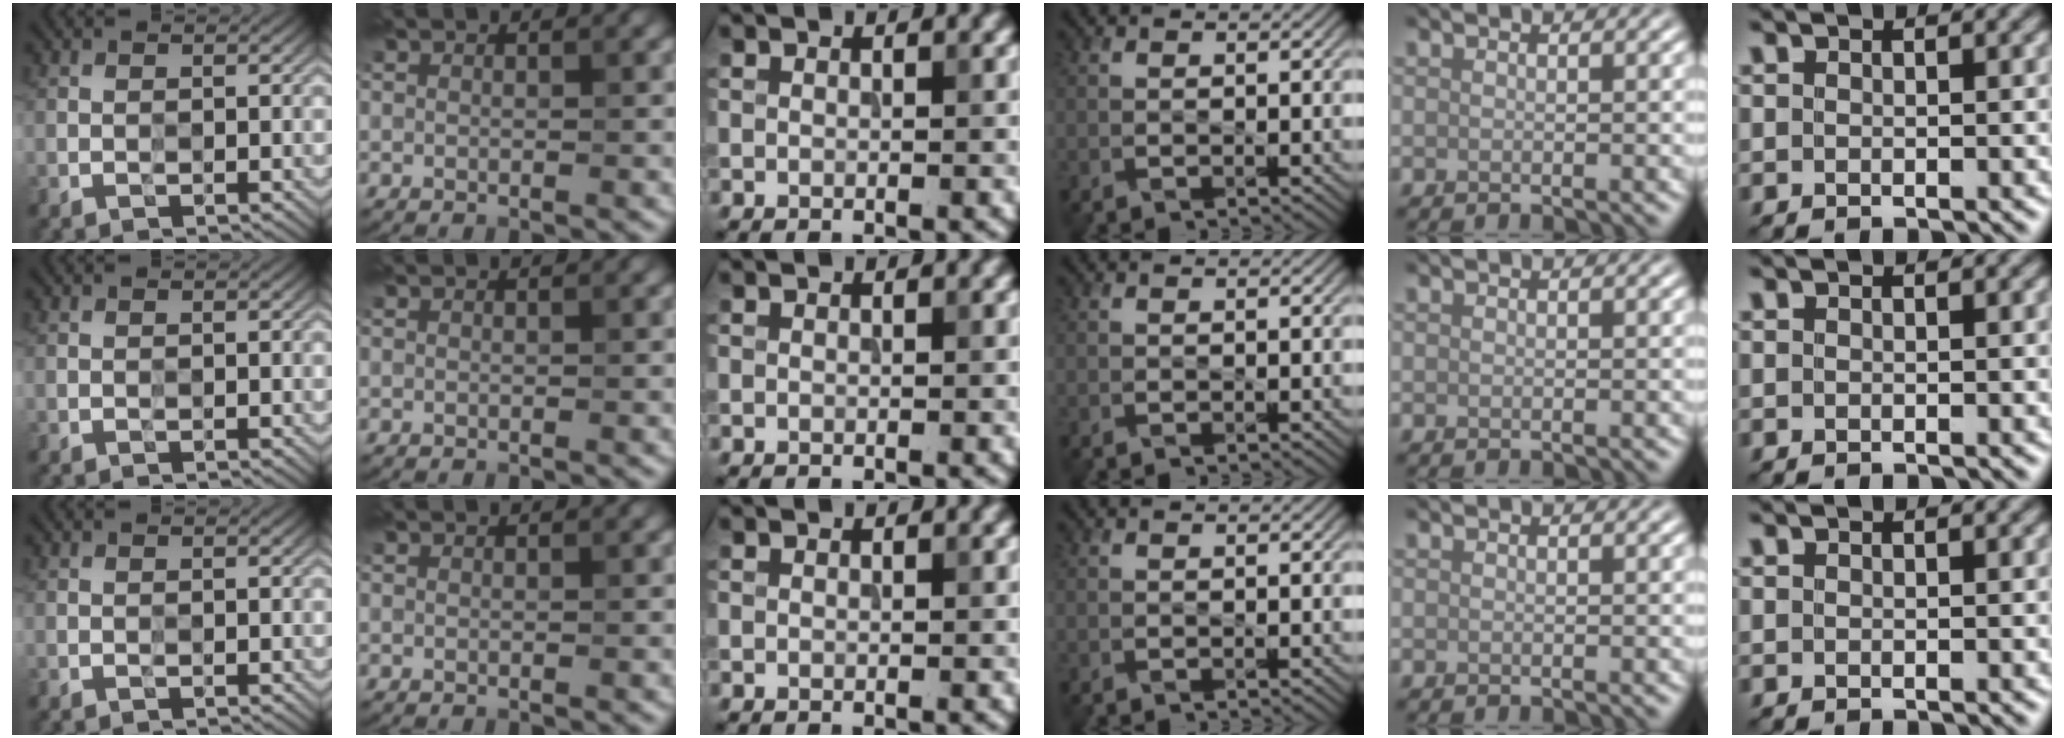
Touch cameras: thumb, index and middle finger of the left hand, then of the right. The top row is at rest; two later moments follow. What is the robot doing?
{"motion": "press", "object": "button"}